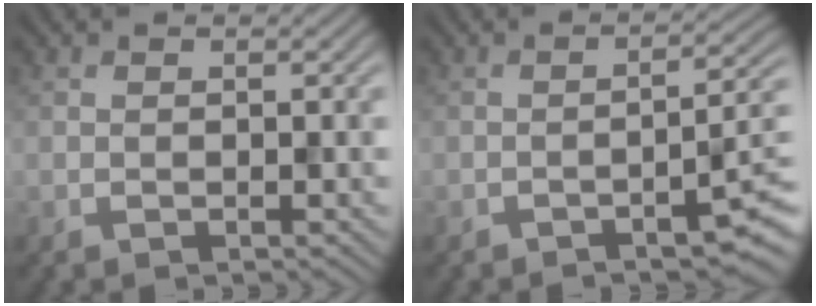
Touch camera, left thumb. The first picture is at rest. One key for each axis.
{"total": 5.7, "fx": -3.2, "fy": 0.8, "fz": 4.7, "tx": -0.063, "ty": 0.004, "tz": -0.051}